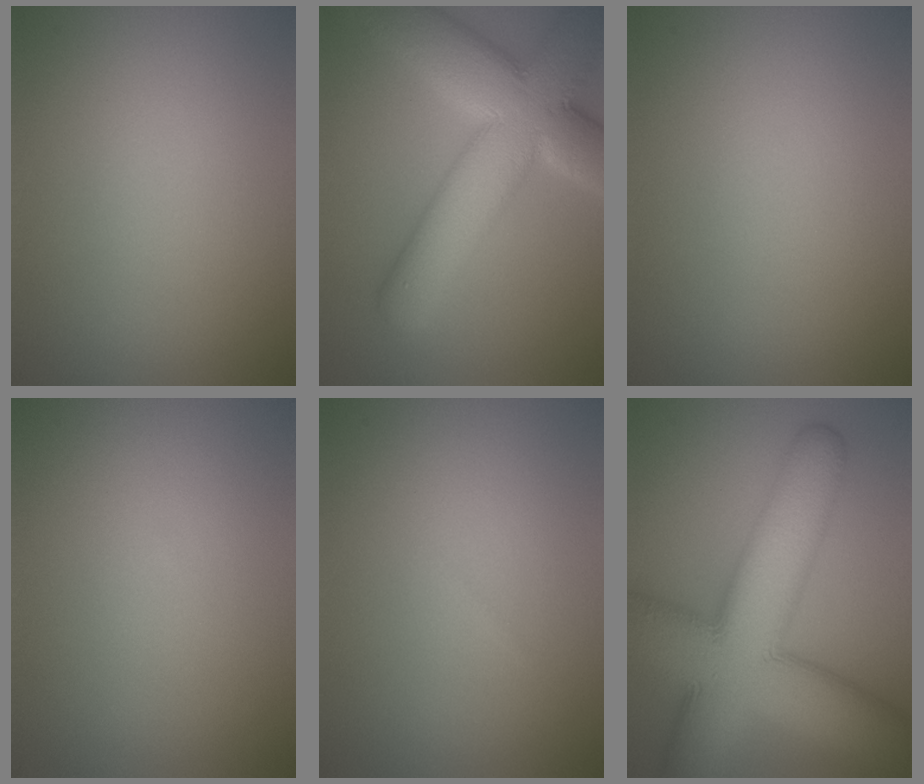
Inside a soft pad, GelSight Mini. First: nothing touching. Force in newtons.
{"total": 12.8, "press": 12.8, "slide": 1.0}
{"total": 0.0}
{"total": 0.0}
{"total": 0.0}
{"total": 15.3, "press": 15.3, "slide": 0.6}